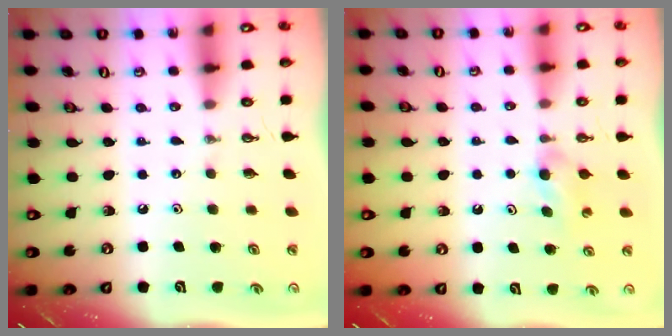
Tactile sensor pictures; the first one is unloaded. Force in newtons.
{"total": 4.0, "press": 4.0, "slide": 0.4}